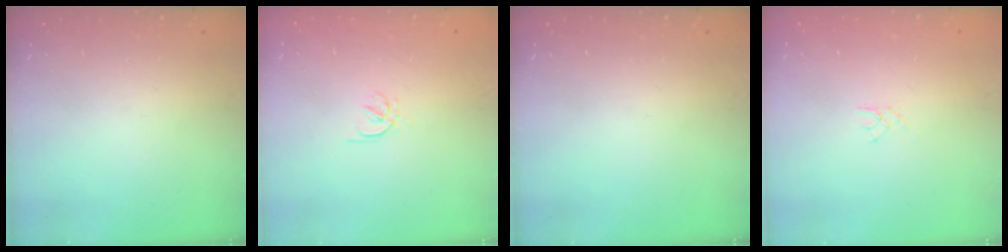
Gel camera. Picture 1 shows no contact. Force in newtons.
{"total": 1.6, "press": 1.5, "slide": 0.5}
{"total": 0.0}
{"total": 2.1, "press": 2.1, "slide": 0.3}